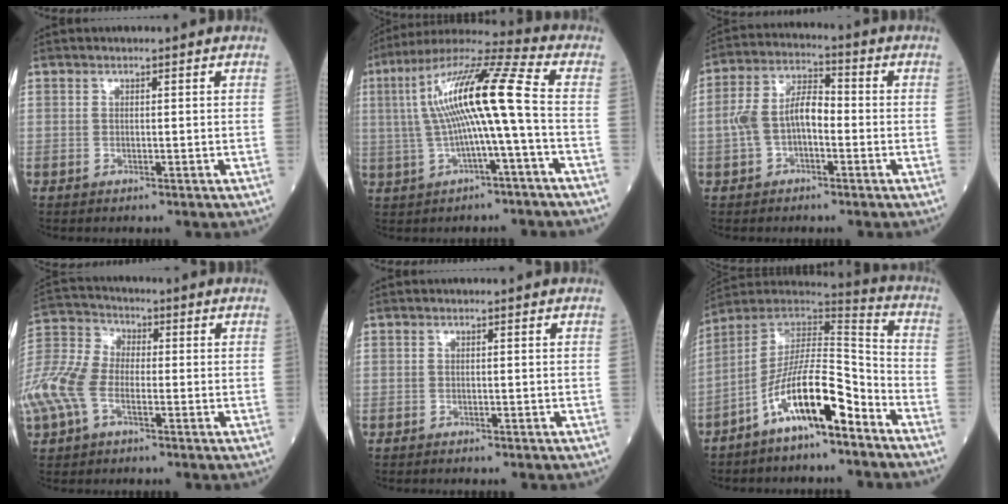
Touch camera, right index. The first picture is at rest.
{"total": 14.2, "force": [0.3, 0.2, 14.2], "torque": [-0.265, 0.036, 0.000]}
{"total": 8.0, "force": [-1.3, 3.9, 6.9], "torque": [-0.151, 0.030, -0.026]}
{"total": 13.6, "force": [-3.8, 8.2, 10.2], "torque": [-0.264, 0.018, -0.077]}
{"total": 0.7, "force": [-0.6, 0.1, 0.2], "torque": [-0.005, -0.001, -0.012]}
{"total": 14.2, "force": [-8.0, 2.8, 11.3], "torque": [-0.207, 0.016, -0.143]}